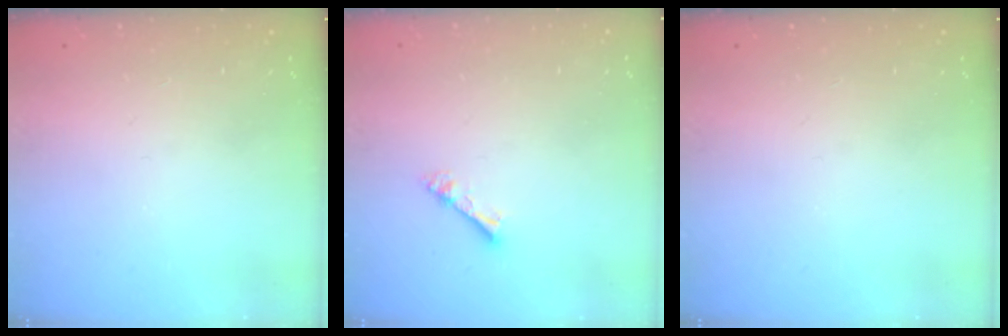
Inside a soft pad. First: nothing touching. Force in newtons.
{"total": 2.3, "press": 2.3, "slide": 0.3}
{"total": 0.0}